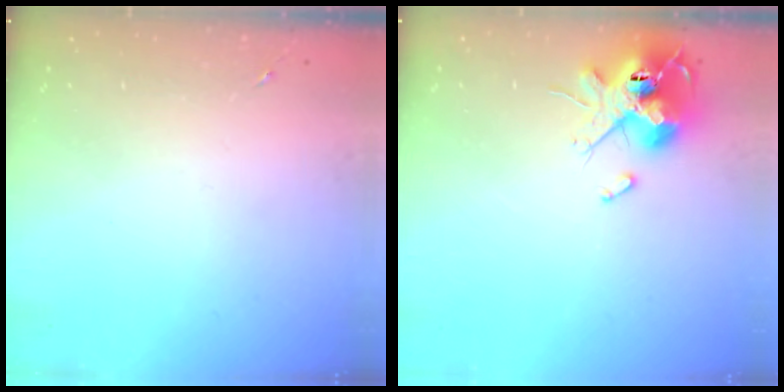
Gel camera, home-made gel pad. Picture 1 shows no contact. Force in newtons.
{"total": 13.9, "press": 13.8, "slide": 1.3}